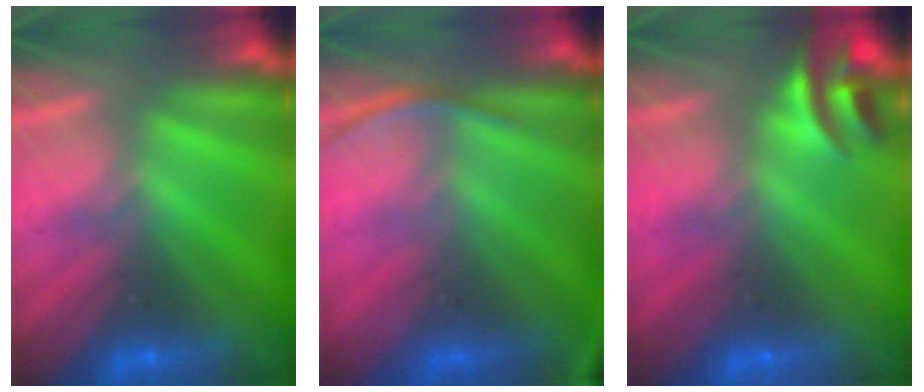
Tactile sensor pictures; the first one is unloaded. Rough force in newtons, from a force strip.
{"total": 2.2}
{"total": 2.9}